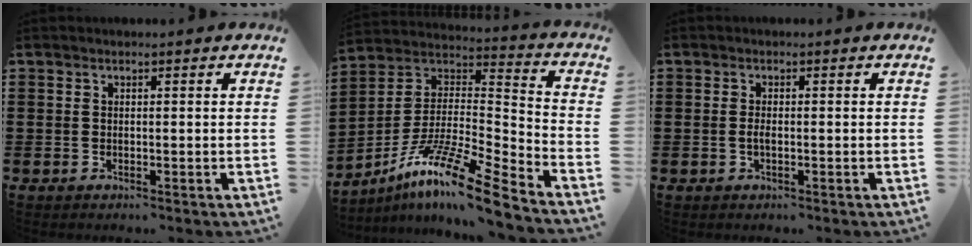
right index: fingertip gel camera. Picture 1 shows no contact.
{"total": 13.4, "force": [-10.0, 0.7, 8.9], "torque": [-0.167, 0.012, -0.194]}
{"total": 1.3, "force": [-0.2, 0.3, 1.2], "torque": [-0.023, -0.002, -0.004]}